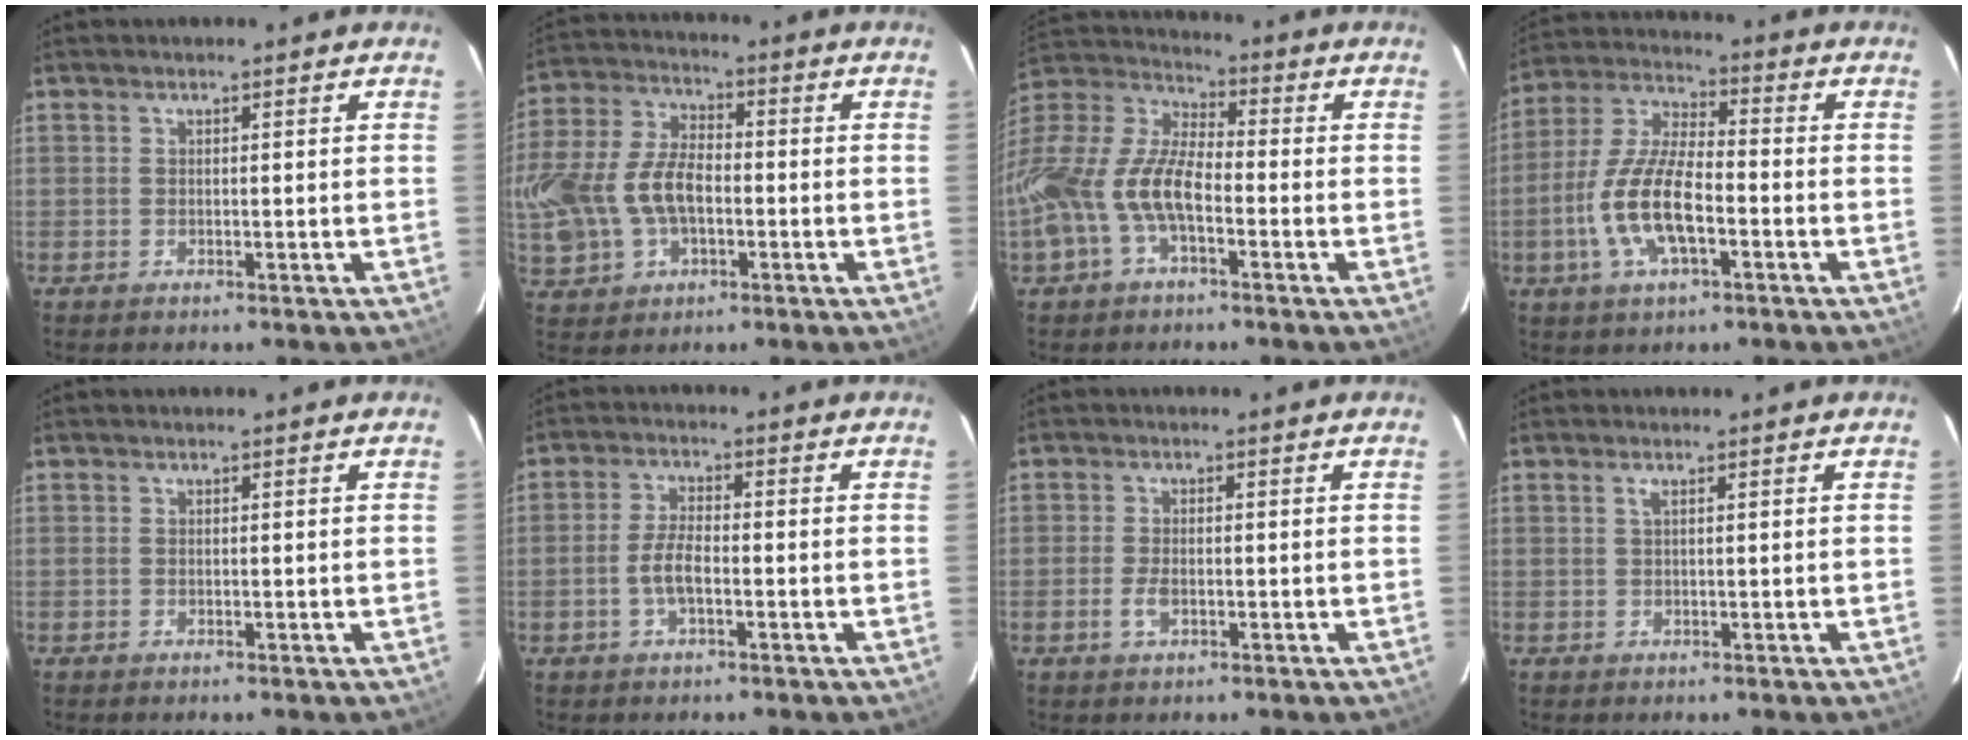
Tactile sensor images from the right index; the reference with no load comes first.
{"total": 18.0, "force": [-2.7, 11.9, 13.2], "torque": [-0.318, 0.014, -0.040]}
{"total": 17.7, "force": [-5.7, 8.4, 14.5], "torque": [-0.309, -0.003, -0.120]}
{"total": 13.2, "force": [-4.1, 4.8, 11.7], "torque": [-0.247, -0.002, -0.079]}
{"total": 0.0}
{"total": 4.6, "force": [-1.5, 1.5, 4.0], "torque": [-0.086, 0.003, -0.029]}
{"total": 2.7, "force": [-1.0, 1.3, 2.2], "torque": [-0.048, -0.002, -0.019]}
{"total": 0.8, "force": [0.3, 0.0, 0.7], "torque": [-0.014, 0.003, 0.005]}